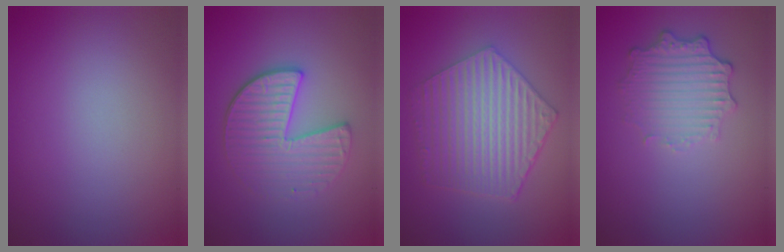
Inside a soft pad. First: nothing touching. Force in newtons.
{"total": 4.1, "press": 3.6, "slide": 1.8}
{"total": 6.3, "press": 4.8, "slide": 4.1}
{"total": 3.5, "press": 2.8, "slide": 2.1}